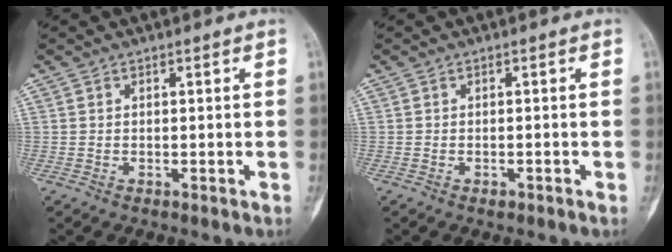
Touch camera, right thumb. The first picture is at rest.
{"total": 0.8, "force": [-0.5, 0.3, 0.5], "torque": [-0.008, 0.004, -0.007]}